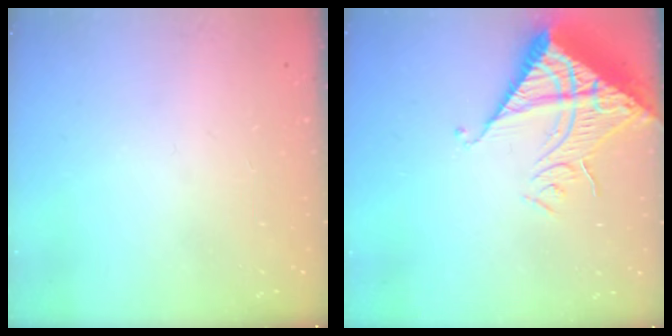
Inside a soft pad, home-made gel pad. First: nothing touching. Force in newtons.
{"total": 16.2, "press": 16.1, "slide": 2.1}